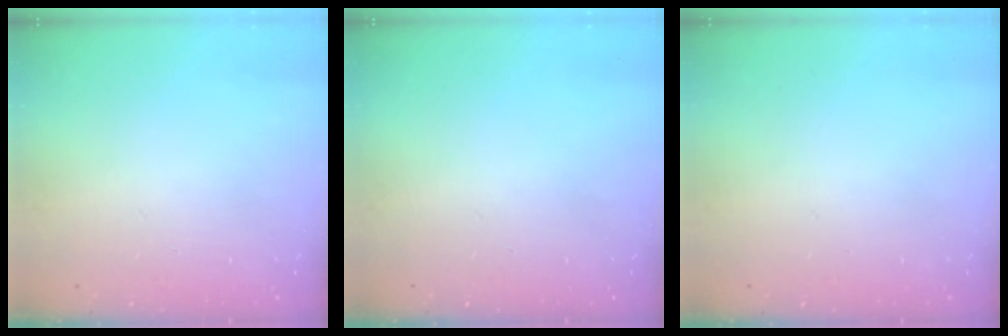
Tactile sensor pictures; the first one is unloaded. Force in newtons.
{"total": 0.0}
{"total": 0.0}